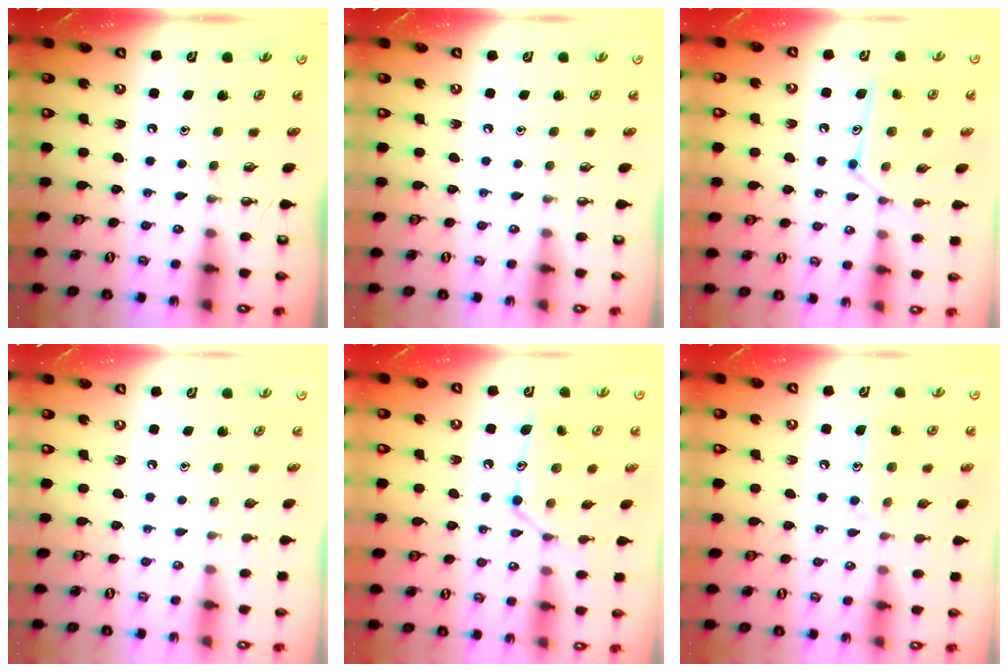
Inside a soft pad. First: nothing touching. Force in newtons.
{"total": 0.0}
{"total": 11.8, "press": 11.8, "slide": 0.2}
{"total": 0.0}
{"total": 14.2, "press": 14.2, "slide": 0.7}
{"total": 10.2, "press": 10.2, "slide": 0.7}